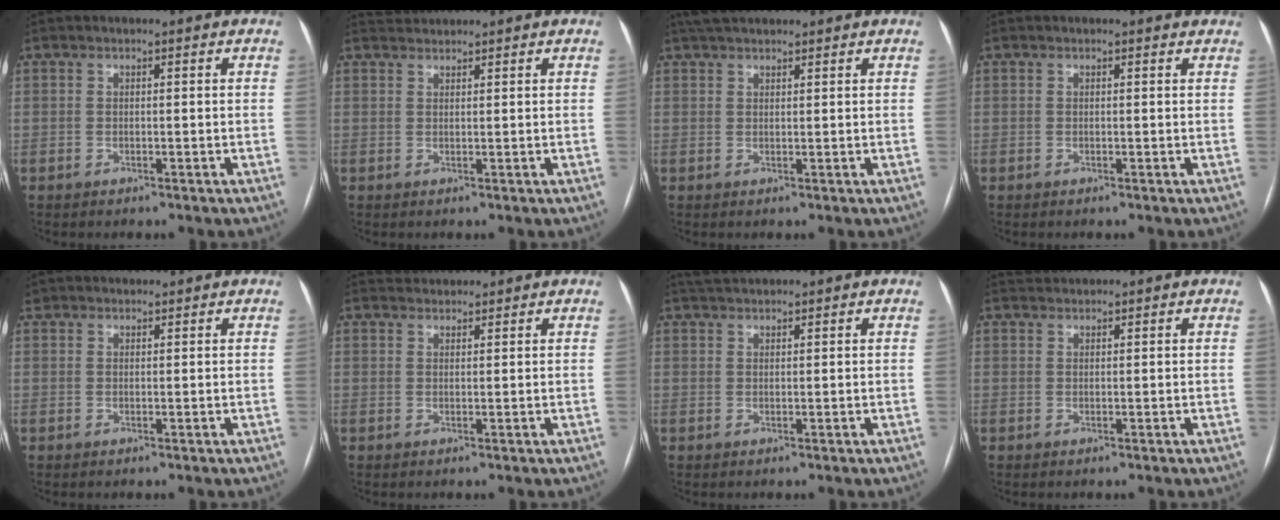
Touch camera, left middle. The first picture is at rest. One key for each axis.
{"total": 1.9, "fx": 1.8, "fy": 0.0, "fz": -0.3, "tx": -0.005, "ty": 0.015, "tz": 0.040}
{"total": 5.3, "fx": 4.5, "fy": 1.4, "fz": 2.3, "tx": -0.037, "ty": 0.036, "tz": 0.080}
{"total": 1.5, "fx": 1.4, "fy": 0.5, "fz": 0.1, "tx": -0.008, "ty": 0.001, "tz": 0.003}
{"total": 1.5, "fx": 1.4, "fy": 0.5, "fz": -0.2, "tx": -0.003, "ty": 0.015, "tz": 0.026}
{"total": 2.5, "fx": 2.5, "fy": 0.6, "fz": -0.1, "tx": -0.002, "ty": 0.023, "tz": 0.044}
{"total": 3.0, "fx": 2.8, "fy": 0.4, "fz": 0.8, "tx": -0.016, "ty": 0.025, "tz": 0.052}
{"total": 1.5, "fx": 1.5, "fy": 0.0, "fz": -0.2, "tx": -0.005, "ty": 0.015, "tz": 0.033}